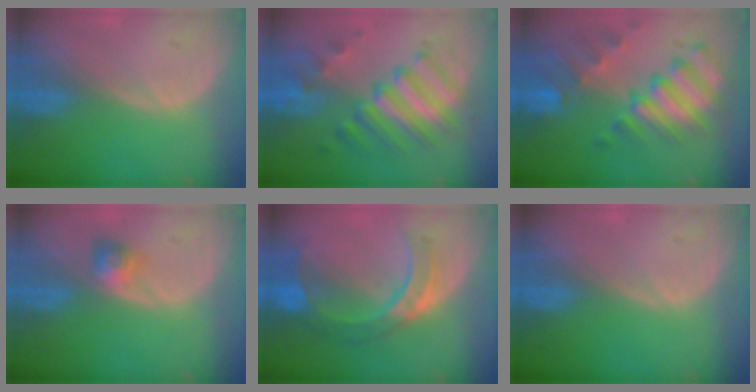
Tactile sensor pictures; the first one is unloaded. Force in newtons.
{"total": 8.9, "press": 8.5, "slide": 2.7}
{"total": 10.5, "press": 9.1, "slide": 5.2}
{"total": 3.0, "press": 2.6, "slide": 1.3}
{"total": 7.8, "press": 7.6, "slide": 1.6}
{"total": 0.0}